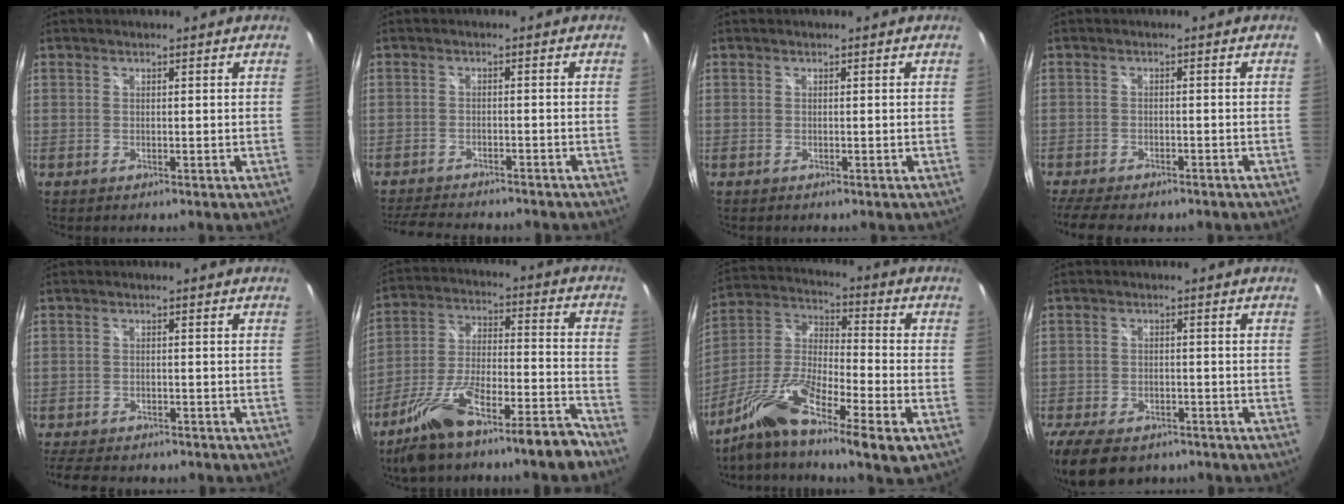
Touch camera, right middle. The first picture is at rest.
{"total": 10.3, "force": [-9.3, 2.2, 3.8], "torque": [-0.092, -0.013, -0.141]}
{"total": 0.0}
{"total": 9.8, "force": [-8.1, 3.1, 4.6], "torque": [-0.109, -0.028, -0.128]}
{"total": 10.5, "force": [-9.0, 3.4, 4.2], "torque": [-0.100, -0.018, -0.134]}
{"total": 16.4, "force": [-12.7, 2.3, 10.1], "torque": [-0.176, 0.007, -0.212]}
{"total": 15.6, "force": [-9.6, 2.1, 12.1], "torque": [-0.243, -0.020, -0.191]}
{"total": 13.4, "force": [-9.8, 6.7, 6.4], "torque": [-0.158, -0.024, -0.159]}